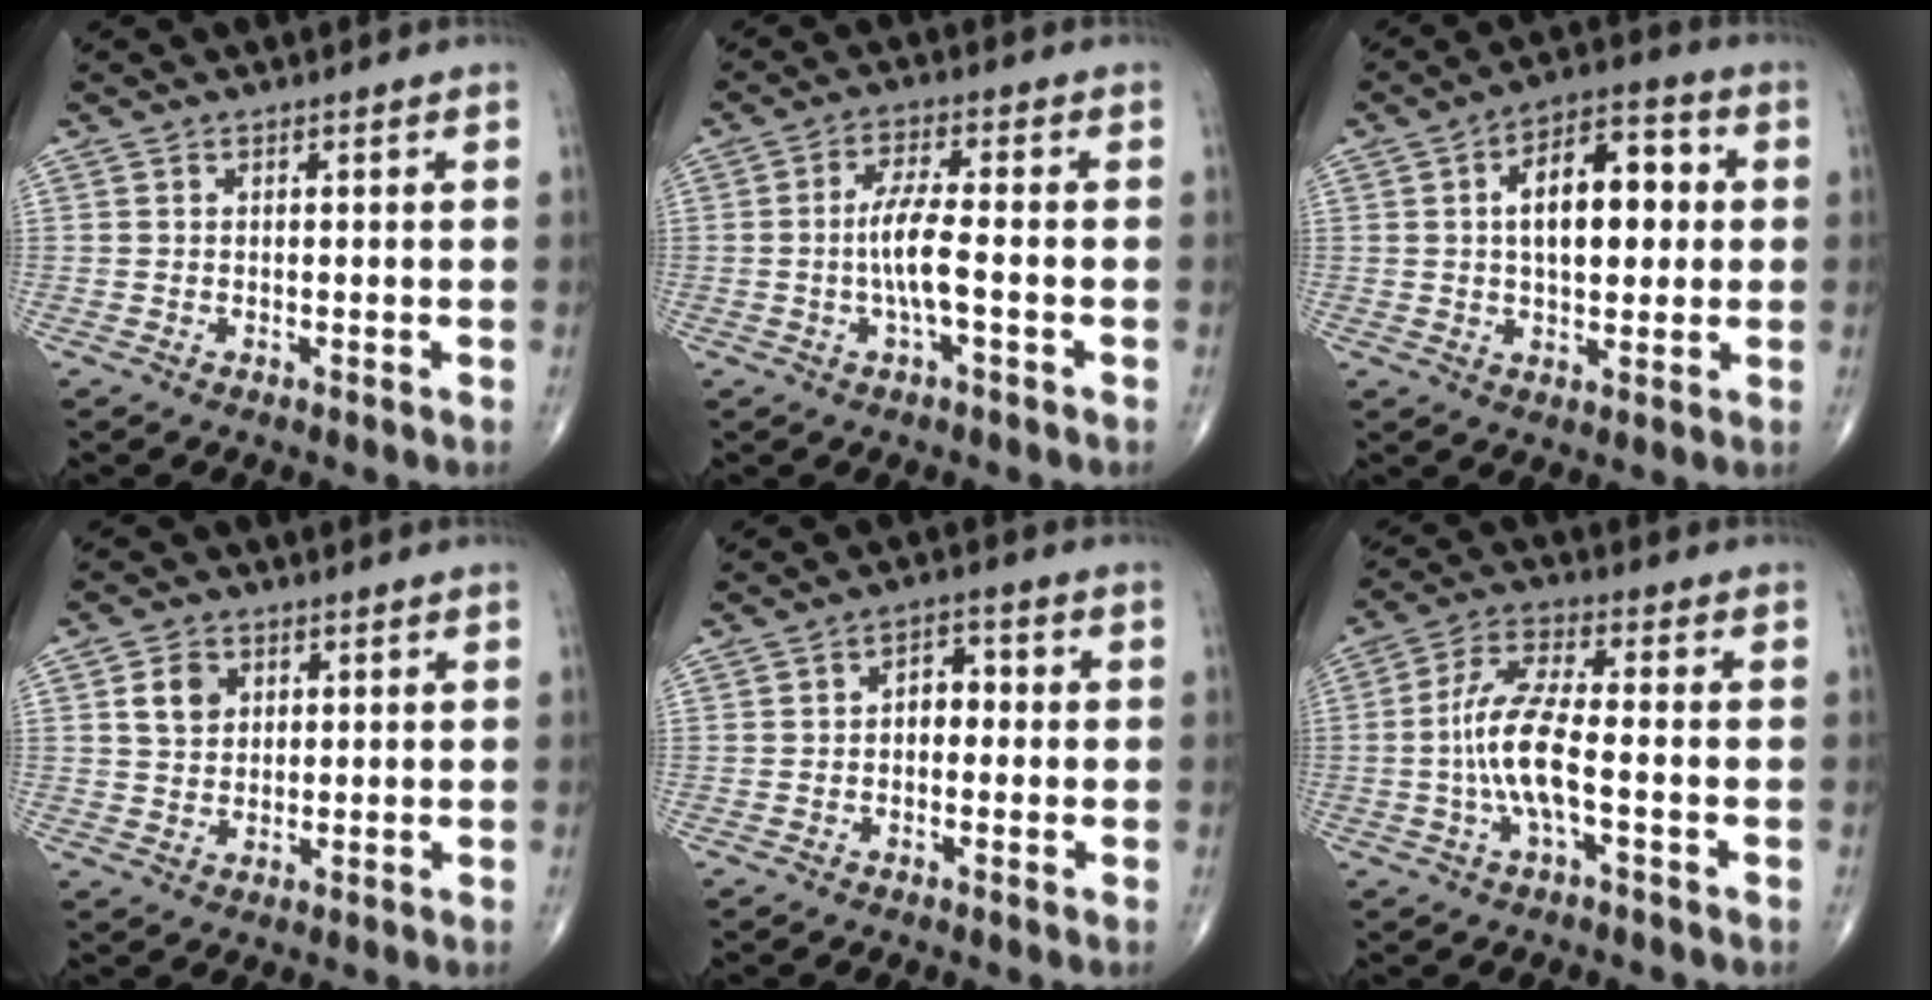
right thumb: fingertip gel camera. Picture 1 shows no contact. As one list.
[{"total": 6.3, "force": [-1.3, 1.2, 6.1], "torque": [-0.133, 0.013, -0.028]}, {"total": 13.7, "force": [1.9, 7.2, 11.5], "torque": [-0.152, 0.019, 0.025]}, {"total": 4.8, "force": [1.6, 3.8, 2.5], "torque": [-0.027, -0.006, 0.028]}, {"total": 4.2, "force": [-0.2, 2.8, 3.0], "torque": [-0.027, 0.019, -0.013]}, {"total": 9.9, "force": [-2.0, 2.7, 9.3], "torque": [-0.207, 0.026, -0.041]}]